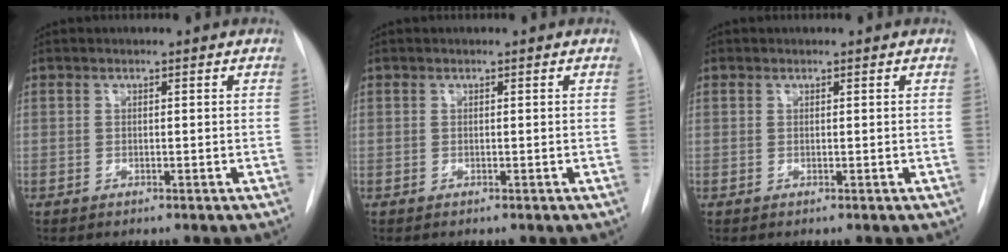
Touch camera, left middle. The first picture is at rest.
{"total": 0.0}
{"total": 0.6, "force": [-0.1, -0.3, -0.6], "torque": [0.014, -0.003, -0.002]}